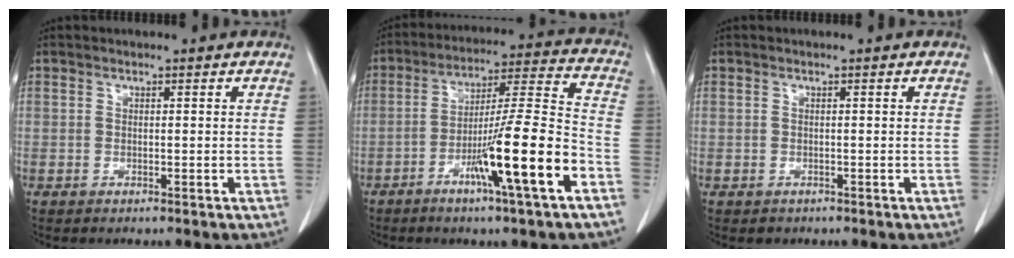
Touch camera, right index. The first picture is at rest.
{"total": 15.5, "force": [-6.6, -0.5, 14.0], "torque": [-0.236, -0.006, -0.111]}
{"total": 0.8, "force": [-0.4, 0.7, 0.0], "torque": [-0.004, 0.003, -0.004]}